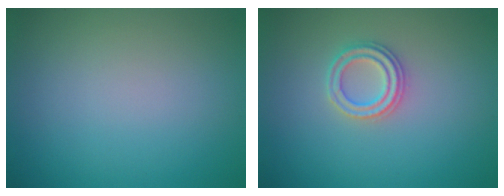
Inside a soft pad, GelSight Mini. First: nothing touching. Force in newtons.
{"total": 2.2, "press": 2.2, "slide": 0.3}